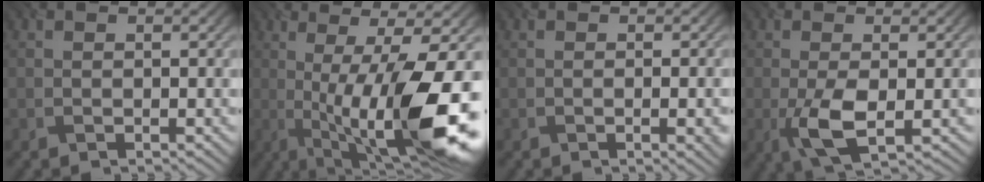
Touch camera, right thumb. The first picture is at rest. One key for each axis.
{"total": 16.3, "fx": -2.2, "fy": 3.7, "fz": 15.7, "tx": -0.243, "ty": 0.014, "tz": -0.022}
{"total": 2.2, "fx": -0.4, "fy": 0.4, "fz": 2.1, "tx": -0.030, "ty": 0.002, "tz": -0.006}
{"total": 5.4, "fx": -1.1, "fy": 1.8, "fz": 5.0, "tx": -0.107, "ty": -0.005, "tz": -0.021}